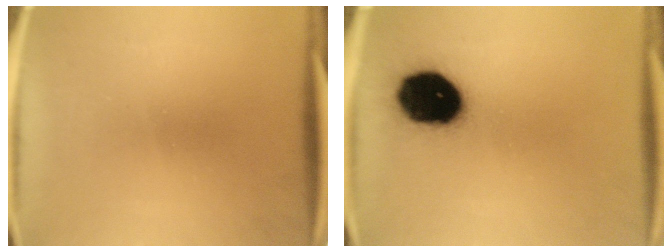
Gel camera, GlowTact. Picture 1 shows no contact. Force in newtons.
{"total": 18.8}